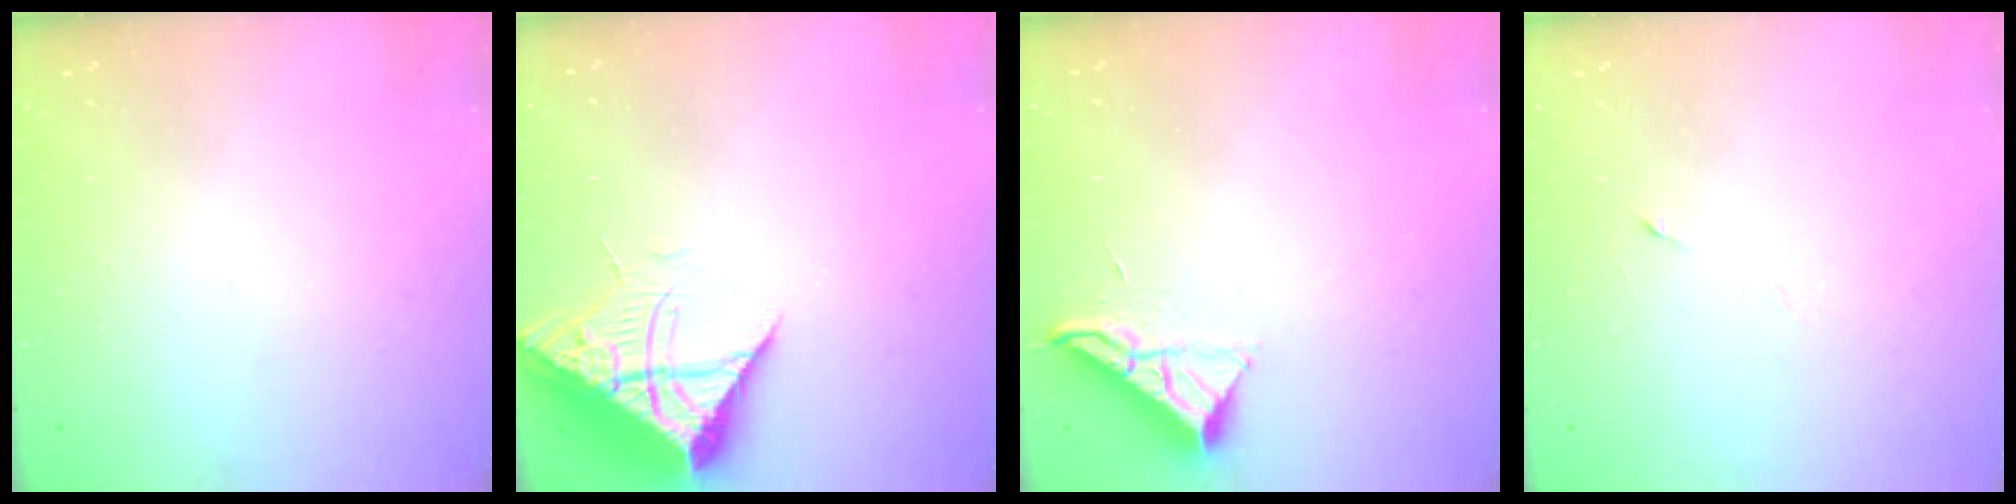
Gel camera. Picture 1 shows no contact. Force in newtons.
{"total": 11.8, "press": 11.7, "slide": 1.2}
{"total": 7.3, "press": 7.2, "slide": 0.5}
{"total": 2.9, "press": 2.7, "slide": 1.0}